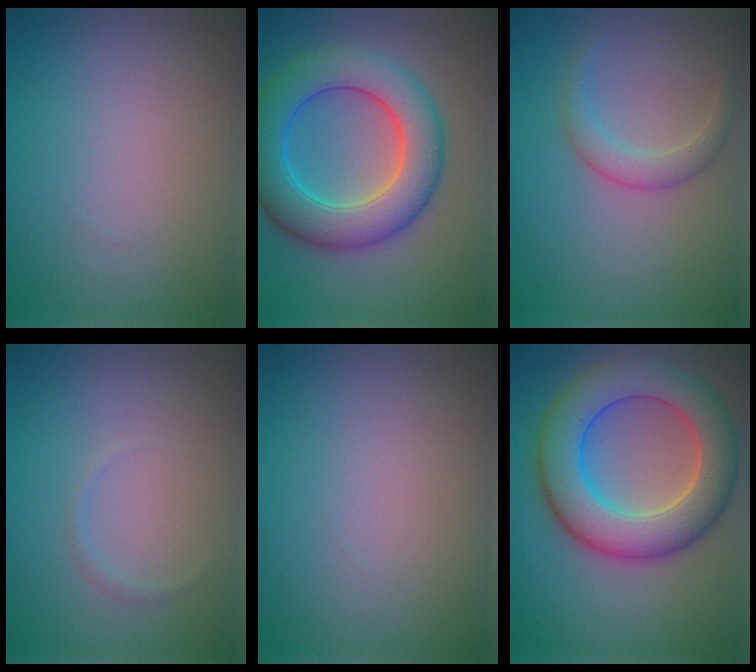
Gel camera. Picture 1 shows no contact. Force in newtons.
{"total": 8.9, "press": 8.9, "slide": 0.3}
{"total": 2.3, "press": 2.3, "slide": 0.1}
{"total": 0.6, "press": 0.6, "slide": 0.1}
{"total": 0.0}
{"total": 9.4, "press": 9.4, "slide": 0.4}